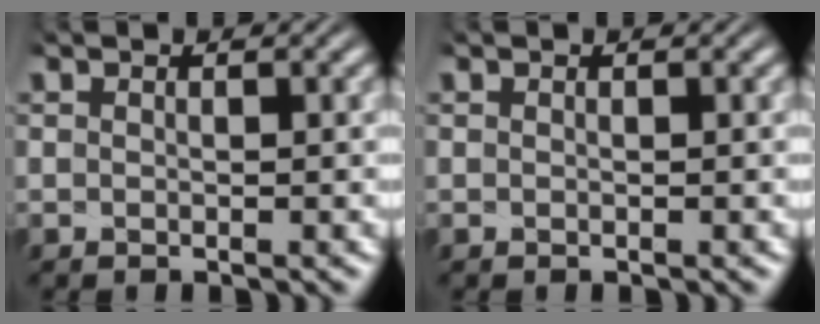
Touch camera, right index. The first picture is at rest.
{"total": 0.0}